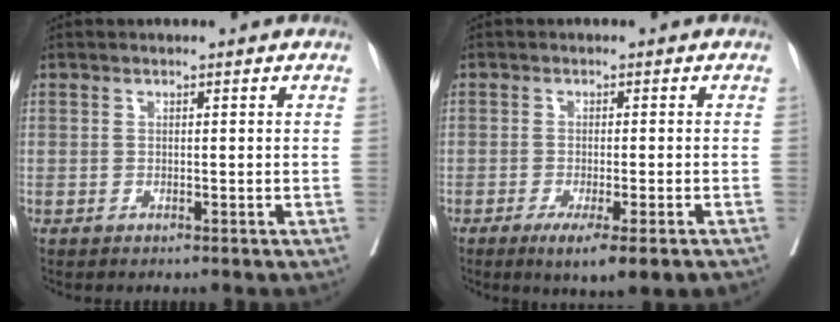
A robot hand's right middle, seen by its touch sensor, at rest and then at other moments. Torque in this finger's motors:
{"motor_torque": [0.75, -0.59, 0.20, 0.07]}